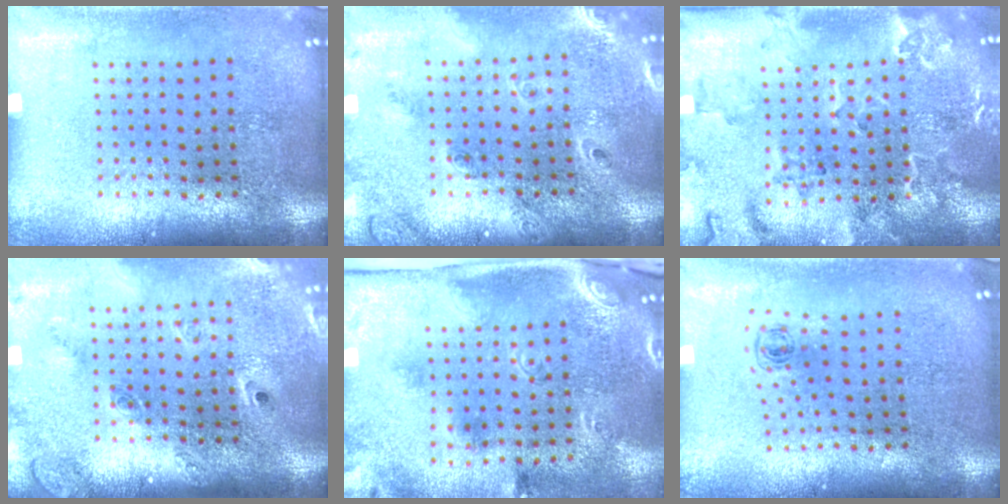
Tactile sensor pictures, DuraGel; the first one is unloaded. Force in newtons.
{"total": 1.7, "press": 1.6, "slide": 0.8}
{"total": 2.2, "press": 2.2, "slide": 0.6}
{"total": 2.5, "press": 1.8, "slide": 1.6}
{"total": 2.8, "press": 1.7, "slide": 2.2}
{"total": 0.5, "press": 0.3, "slide": 0.4}